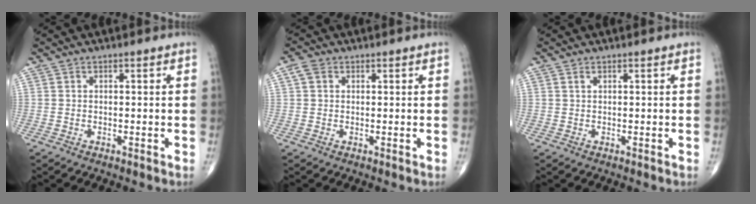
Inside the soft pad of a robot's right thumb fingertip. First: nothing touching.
{"total": 2.4, "force": [0.8, 1.9, 1.3], "torque": [-0.024, 0.008, 0.015]}
{"total": 0.6, "force": [0.4, 0.2, 0.3], "torque": [-0.008, 0.003, 0.009]}